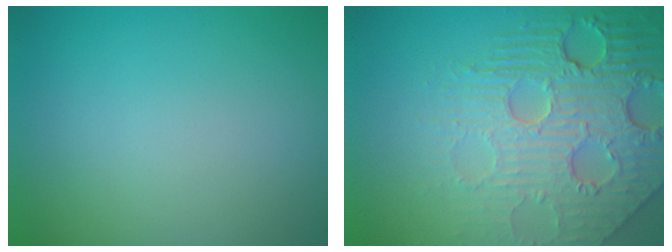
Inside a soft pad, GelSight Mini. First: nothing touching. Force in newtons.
{"total": 8.6, "press": 6.0, "slide": 6.1}